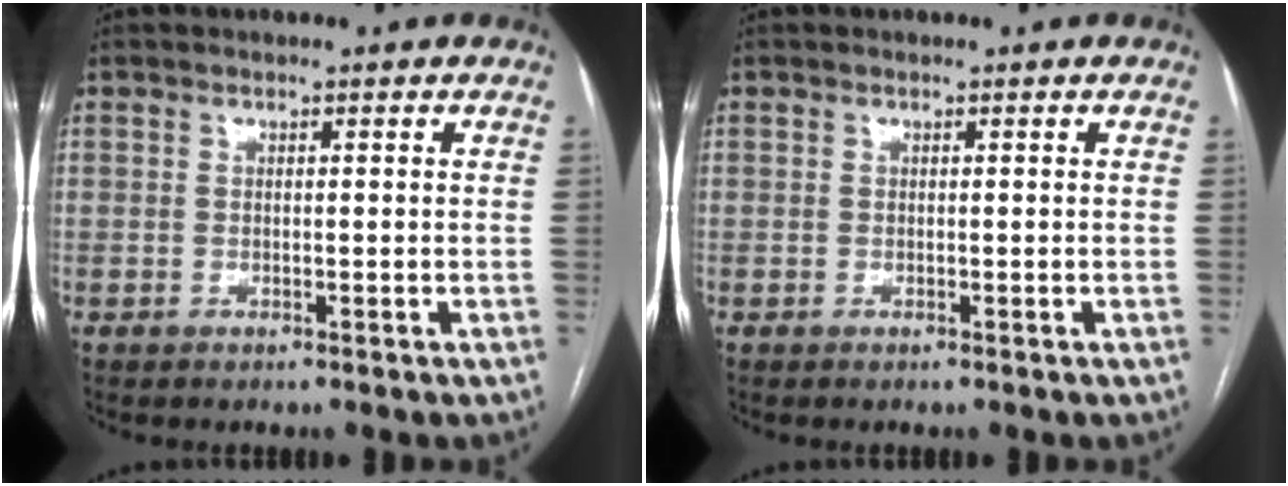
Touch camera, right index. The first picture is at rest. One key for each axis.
{"total": 0.0}